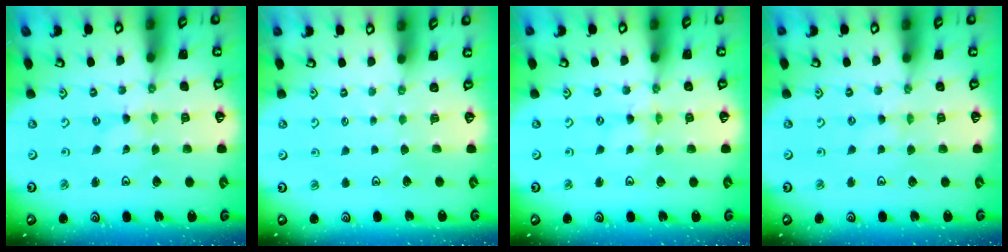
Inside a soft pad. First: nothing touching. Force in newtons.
{"total": 0.6, "press": 0.6, "slide": 0.1}
{"total": 0.7, "press": 0.7, "slide": 0.2}
{"total": 0.8, "press": 0.8, "slide": 0.3}